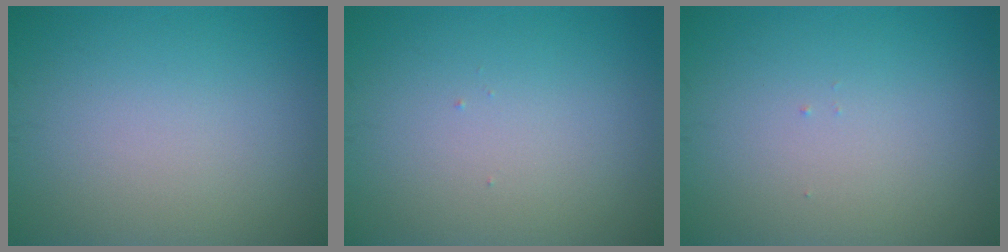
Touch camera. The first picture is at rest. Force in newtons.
{"total": 0.0}
{"total": 0.0}